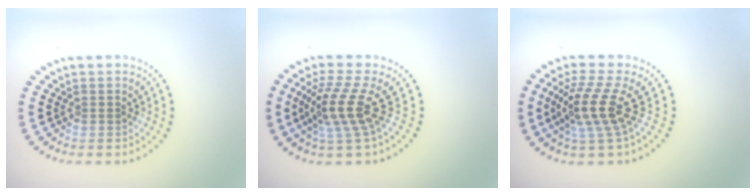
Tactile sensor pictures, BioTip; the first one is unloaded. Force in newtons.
{"total": 4.3, "press": 3.0, "slide": 3.1}
{"total": 4.3, "press": 3.1, "slide": 3.0}